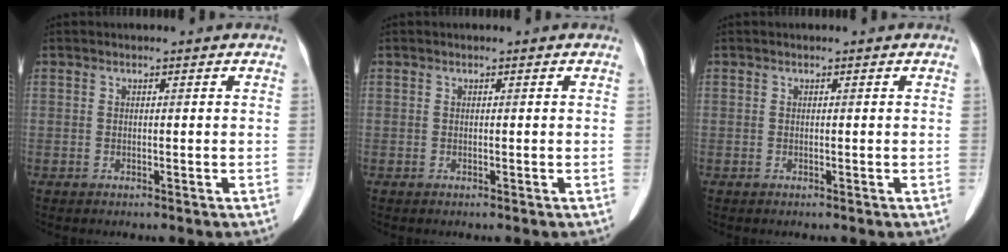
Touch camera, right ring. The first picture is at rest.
{"total": 0.0}
{"total": 0.0}